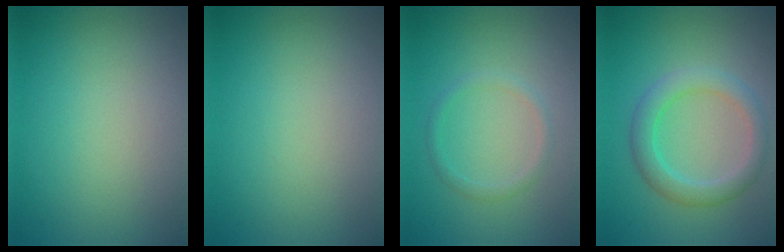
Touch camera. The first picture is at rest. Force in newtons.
{"total": 0.0}
{"total": 1.2, "press": 1.2, "slide": 0.1}
{"total": 3.4, "press": 3.4, "slide": 0.0}